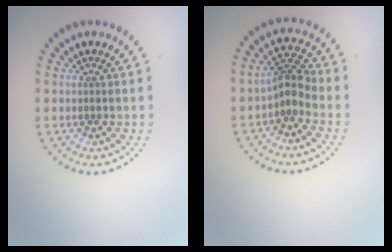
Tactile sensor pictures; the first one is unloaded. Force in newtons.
{"total": 2.4, "press": 1.9, "slide": 1.6}